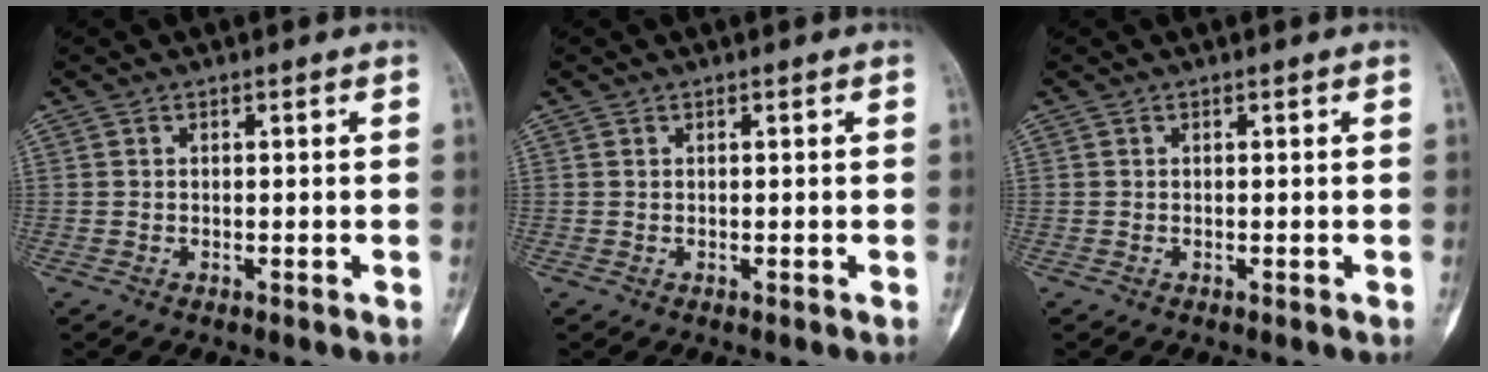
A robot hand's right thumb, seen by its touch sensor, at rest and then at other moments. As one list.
[{"total": 0.0}, {"total": 0.0}]